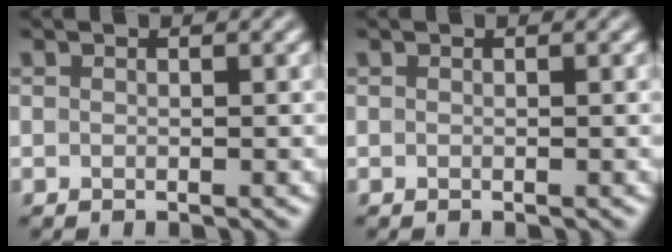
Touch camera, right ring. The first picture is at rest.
{"total": 0.0}